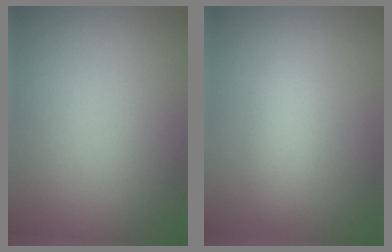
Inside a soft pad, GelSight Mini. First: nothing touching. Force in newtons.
{"total": 2.0, "press": 2.0, "slide": 0.0}